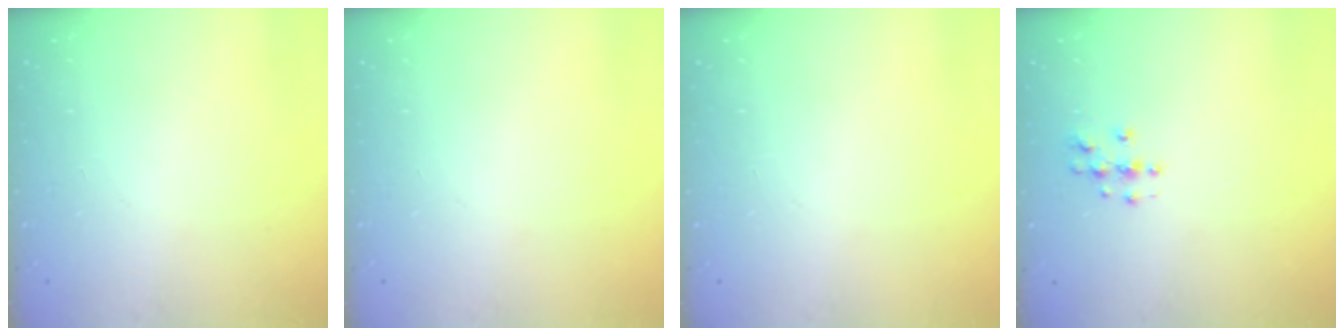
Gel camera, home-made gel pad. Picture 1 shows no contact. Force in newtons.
{"total": 0.0}
{"total": 0.0}
{"total": 3.8, "press": 3.8, "slide": 0.3}